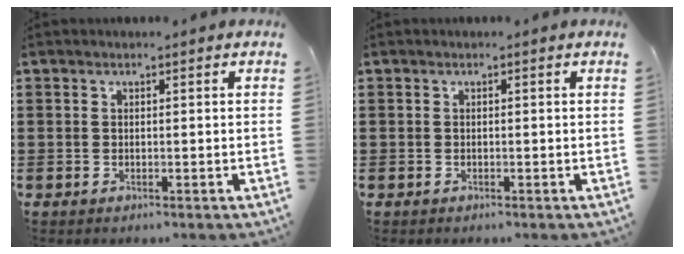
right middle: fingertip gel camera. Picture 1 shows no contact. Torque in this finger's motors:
{"motor_torque": [-0.70, -0.63, -0.06, 0.00]}